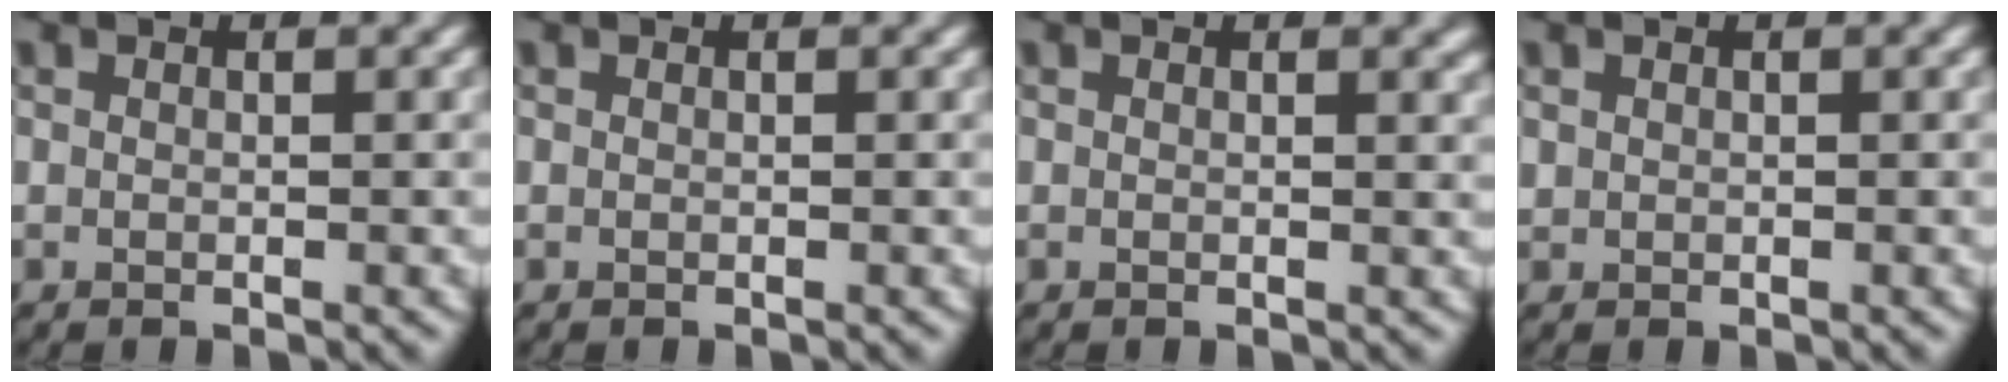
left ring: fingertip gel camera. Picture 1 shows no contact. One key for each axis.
{"total": 0.0}
{"total": 0.7, "fx": 0.5, "fy": 0.1, "fz": 0.4, "tx": -0.005, "ty": -0.001, "tz": 0.006}
{"total": 0.7, "fx": 0.1, "fy": 0.7, "fz": 0.2, "tx": -0.014, "ty": -0.007, "tz": 0.009}